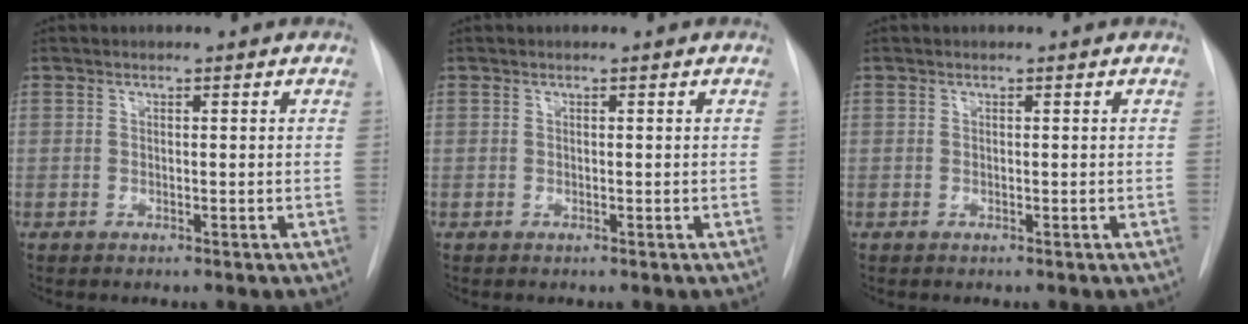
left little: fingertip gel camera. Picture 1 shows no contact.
{"total": 0.0}
{"total": 0.0}